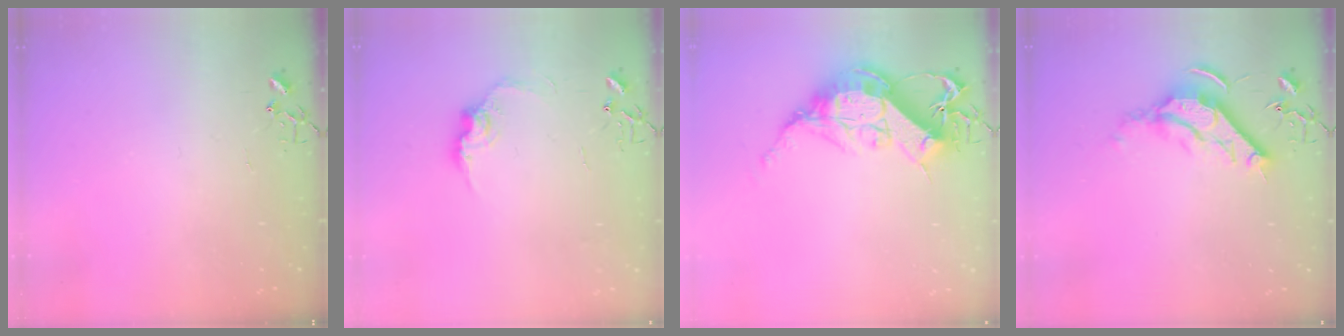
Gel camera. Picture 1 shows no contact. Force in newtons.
{"total": 10.1, "press": 10.0, "slide": 0.5}
{"total": 15.7, "press": 15.6, "slide": 1.4}
{"total": 11.7, "press": 11.6, "slide": 1.3}